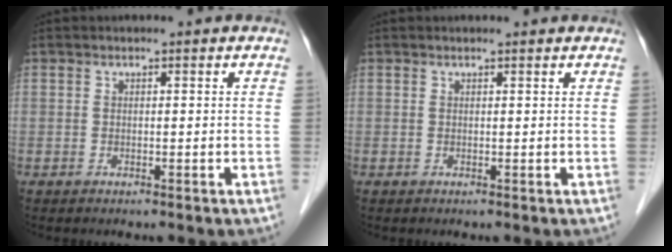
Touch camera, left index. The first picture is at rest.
{"total": 1.5, "force": [1.4, 0.1, 0.4], "torque": [-0.010, 0.011, 0.017]}